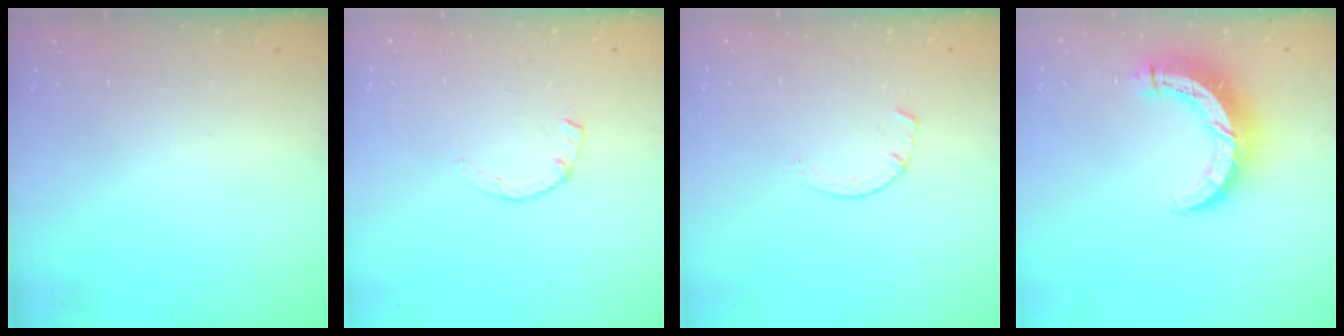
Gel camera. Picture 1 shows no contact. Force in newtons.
{"total": 1.0, "press": 0.9, "slide": 0.2}
{"total": 2.9, "press": 2.9, "slide": 0.4}
{"total": 10.6, "press": 10.5, "slide": 1.2}